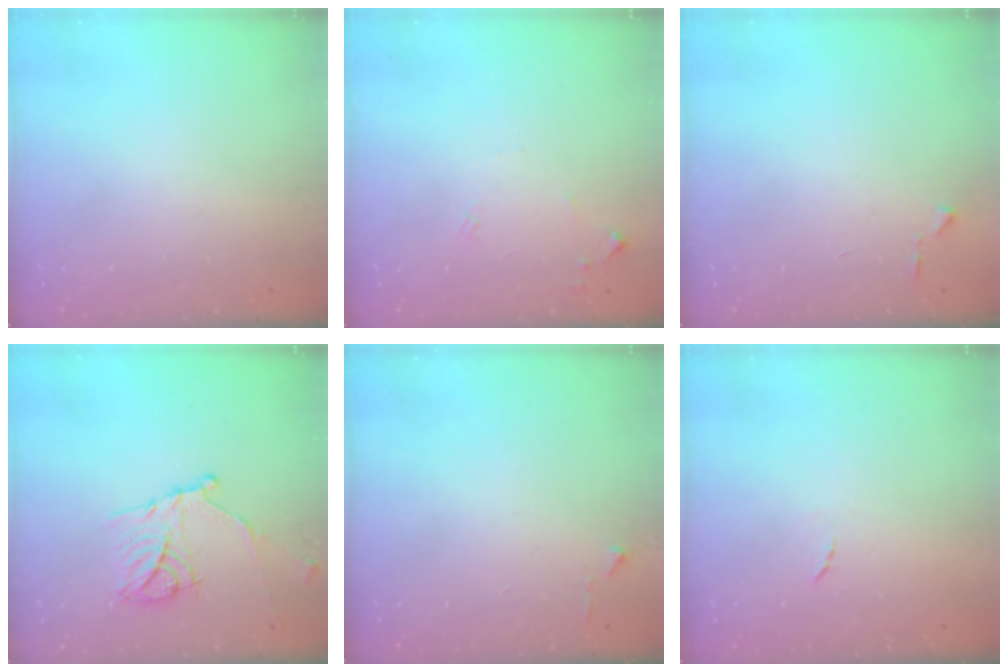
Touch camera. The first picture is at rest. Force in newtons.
{"total": 6.3, "press": 6.3, "slide": 0.8}
{"total": 3.9, "press": 3.9, "slide": 0.5}
{"total": 13.8, "press": 13.7, "slide": 0.8}
{"total": 3.9, "press": 3.9, "slide": 0.5}
{"total": 4.5, "press": 4.5, "slide": 0.5}